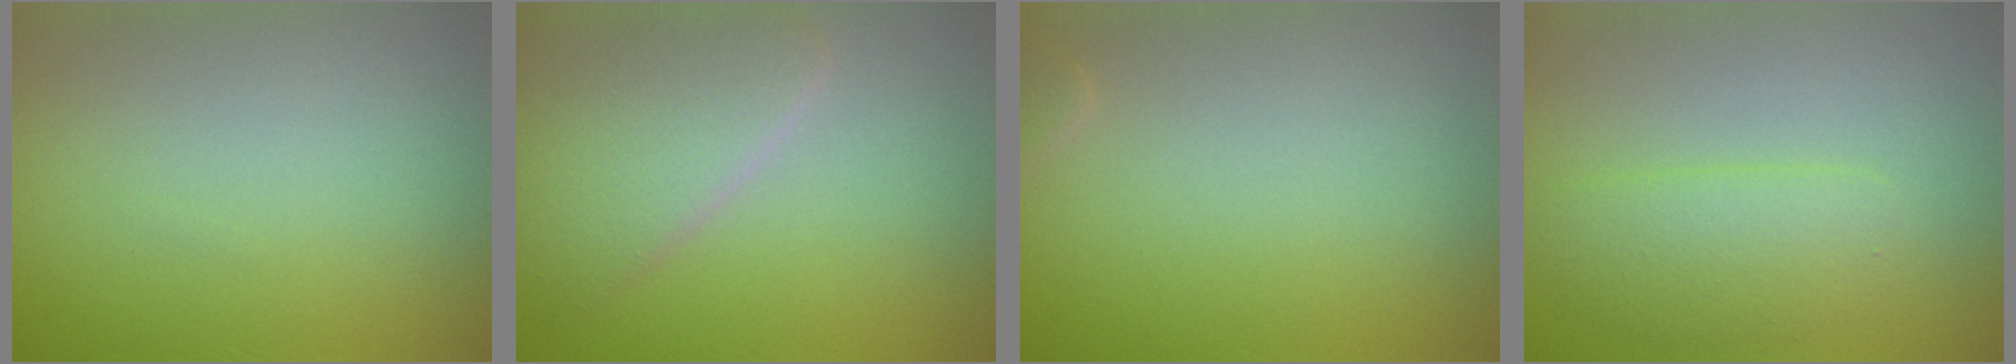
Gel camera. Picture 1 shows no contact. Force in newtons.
{"total": 5.2, "press": 5.2, "slide": 0.3}
{"total": 0.8, "press": 0.8, "slide": 0.1}
{"total": 2.8, "press": 2.8, "slide": 0.1}